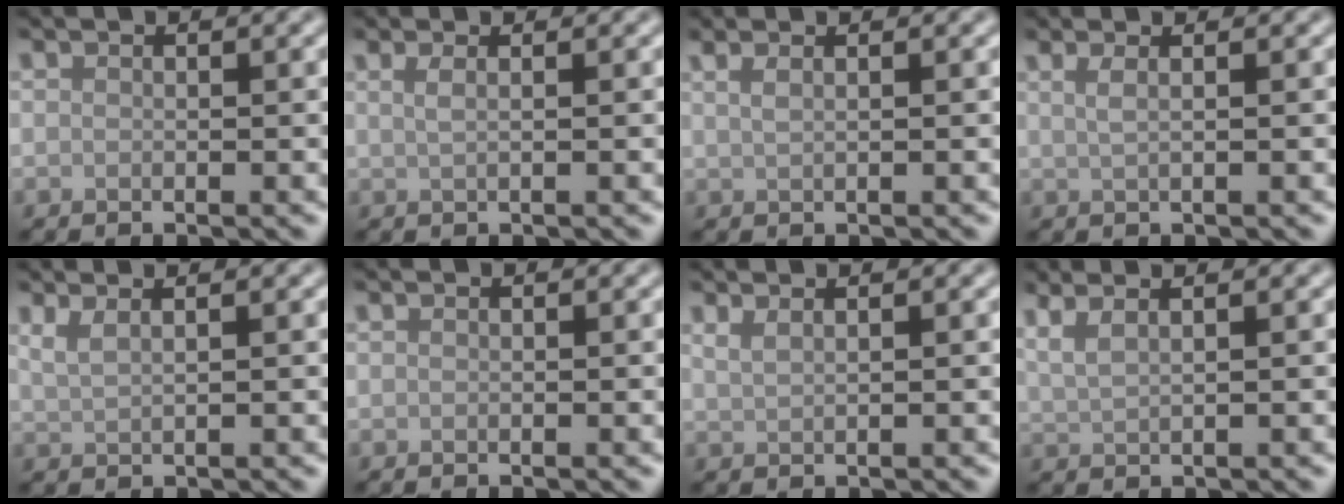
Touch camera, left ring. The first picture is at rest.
{"total": 2.0, "force": [0.8, 1.0, 1.5], "torque": [-0.015, -0.003, -0.002]}
{"total": 2.0, "force": [1.1, 0.9, 1.4], "torque": [-0.017, -0.002, 0.007]}
{"total": 2.6, "force": [1.2, 1.3, 1.9], "torque": [-0.019, 0.001, -0.007]}
{"total": 2.2, "force": [1.5, 0.9, 1.4], "torque": [-0.019, 0.005, 0.016]}
{"total": 0.0}
{"total": 1.7, "force": [1.2, 0.7, 0.9], "torque": [-0.012, 0.001, 0.015]}
{"total": 4.0, "force": [2.6, 1.7, 2.5], "torque": [-0.031, 0.021, 0.024]}